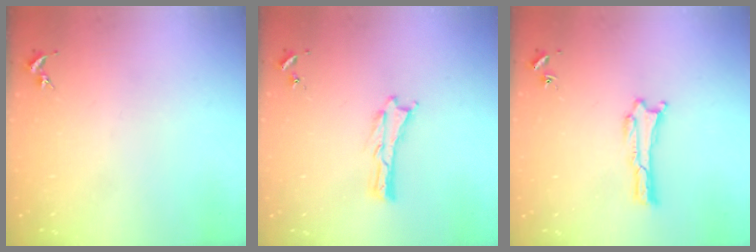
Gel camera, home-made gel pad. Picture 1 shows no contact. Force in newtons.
{"total": 0.0}
{"total": 0.0}